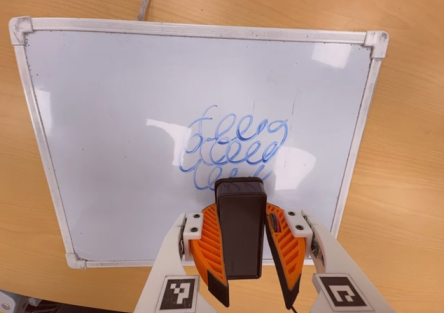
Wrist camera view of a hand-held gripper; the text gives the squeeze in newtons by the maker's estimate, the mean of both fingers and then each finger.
{"total": 10.6, "left": 9.5, "right": 11.7}